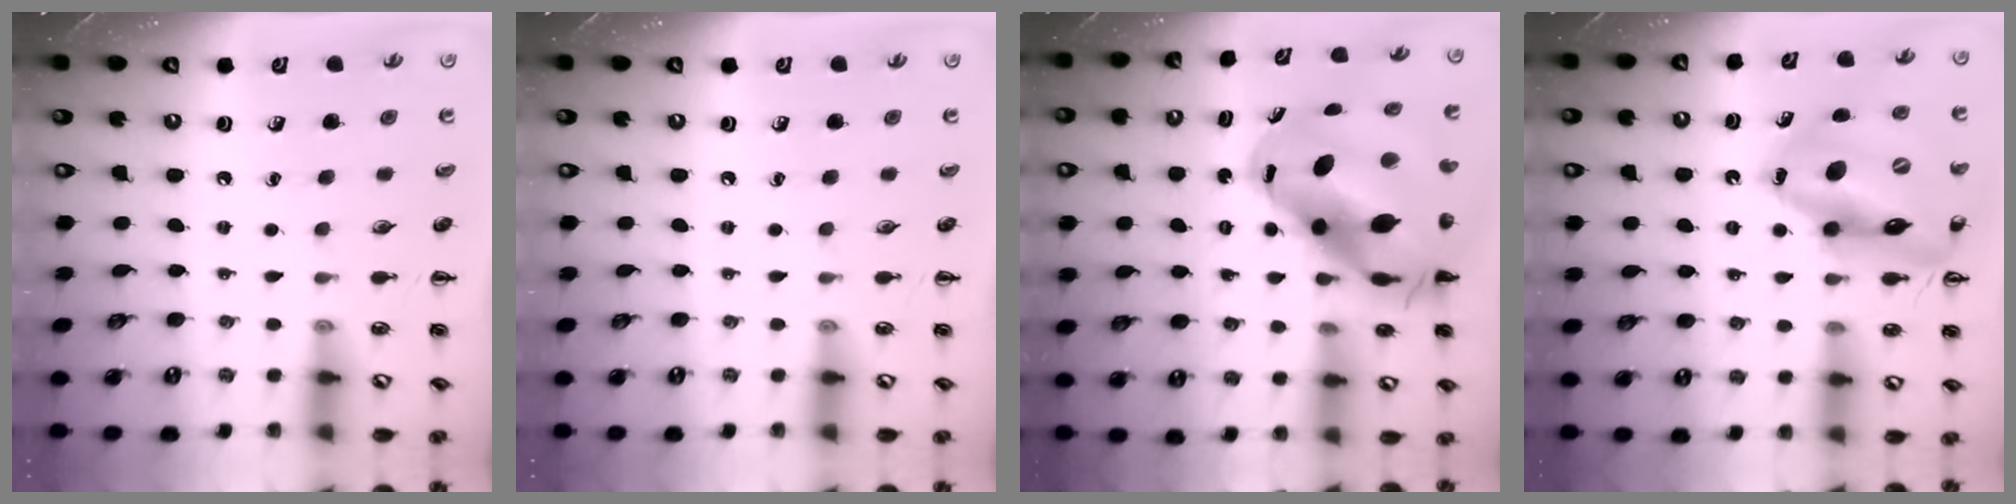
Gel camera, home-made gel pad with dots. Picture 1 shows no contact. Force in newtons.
{"total": 0.0}
{"total": 17.3, "press": 16.7, "slide": 4.7}
{"total": 19.6, "press": 19.1, "slide": 4.4}